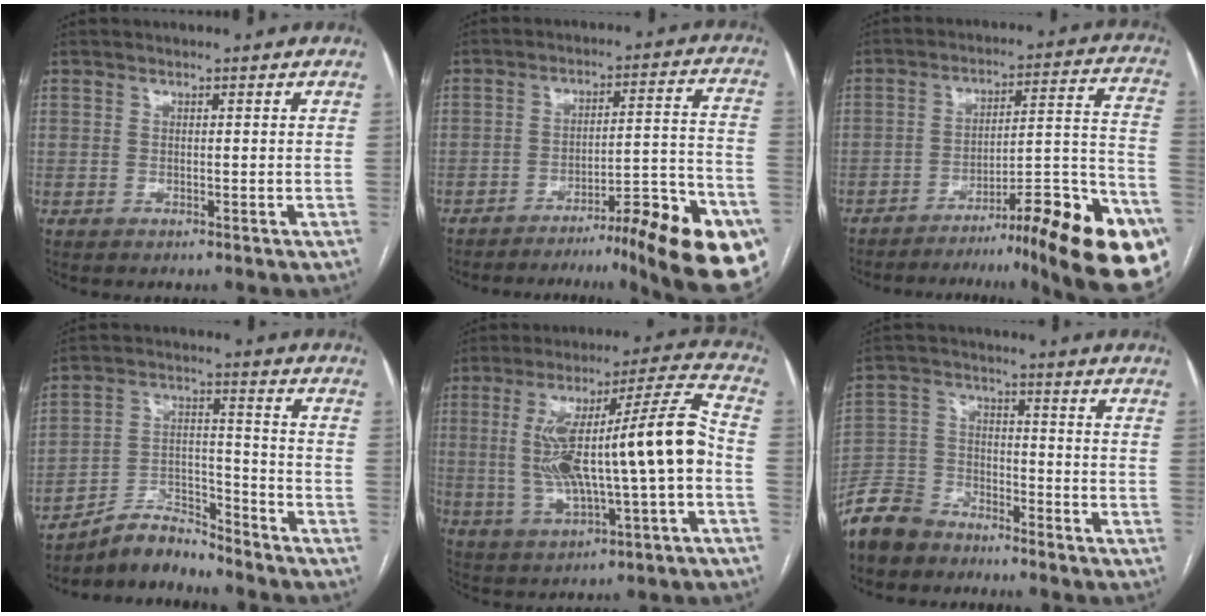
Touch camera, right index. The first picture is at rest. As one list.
[{"total": 21.3, "force": [-15.2, 1.3, 14.9], "torque": [-0.098, 0.028, -0.210]}, {"total": 25.1, "force": [-17.0, 2.3, 18.3], "torque": [-0.137, 0.028, -0.237]}, {"total": 7.7, "force": [-7.5, 1.4, 0.9], "torque": [-0.019, 0.023, -0.138]}, {"total": 18.7, "force": [-1.0, 2.2, 18.5], "torque": [-0.331, 0.033, -0.011]}, {"total": 9.0, "force": [-7.8, 4.2, 1.6], "torque": [-0.042, -0.002, -0.157]}]